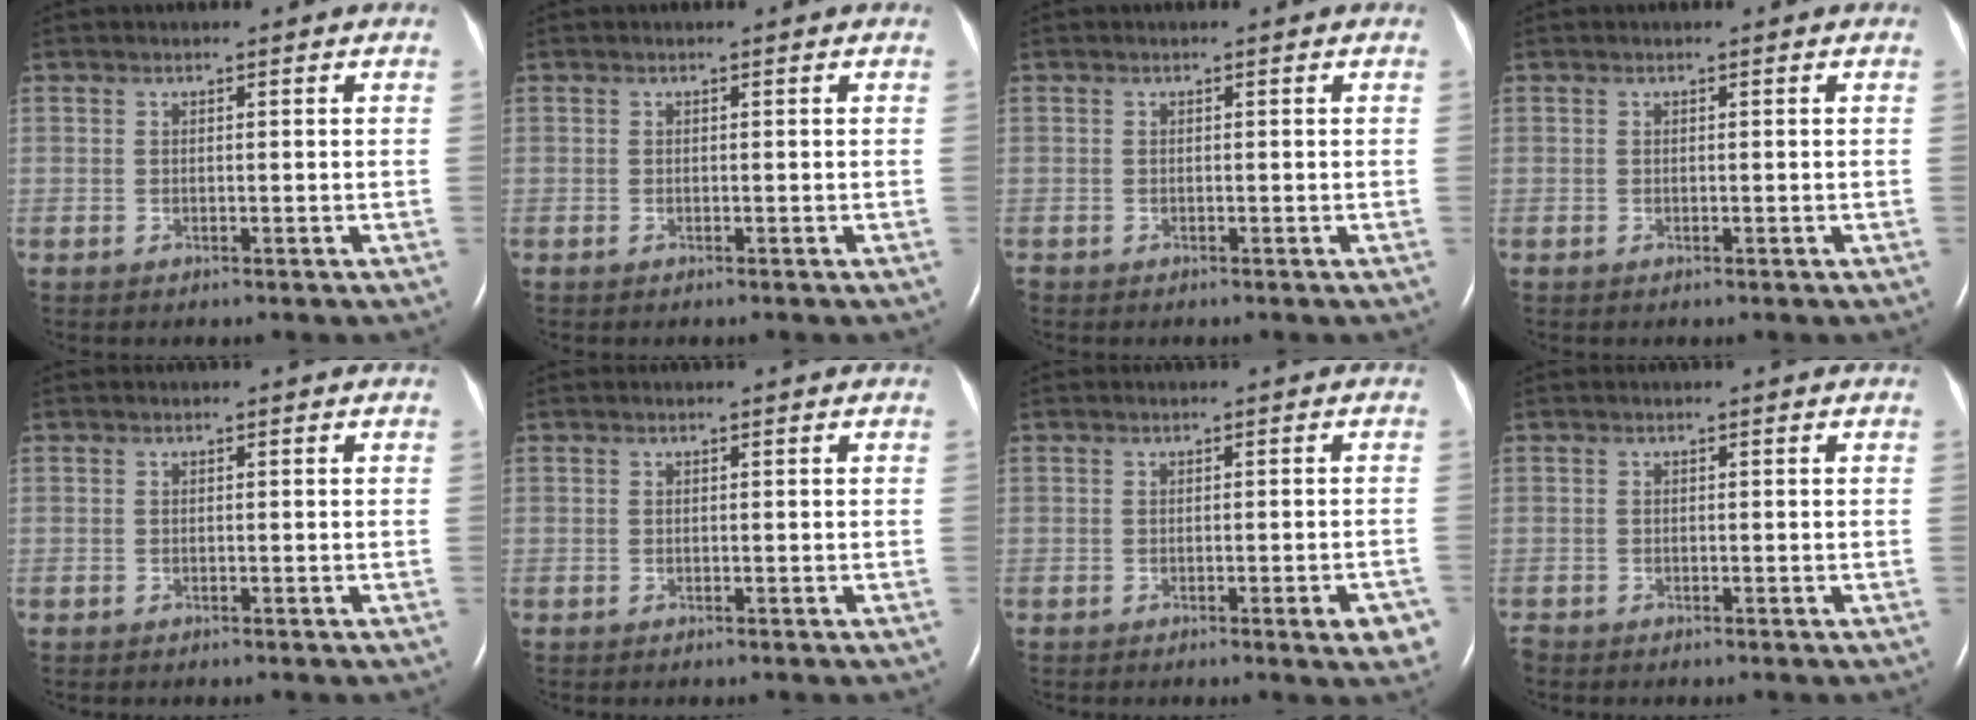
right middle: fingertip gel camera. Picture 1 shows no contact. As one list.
[{"total": 0.0}, {"total": 0.0}, {"total": 0.0}, {"total": 0.0}, {"total": 0.0}, {"total": 5.5, "force": [-2.5, 0.7, 4.8], "torque": [-0.045, -0.009, -0.029]}, {"total": 0.6, "force": [-0.5, 0.2, 0.1], "torque": [-0.005, -0.002, -0.009]}]